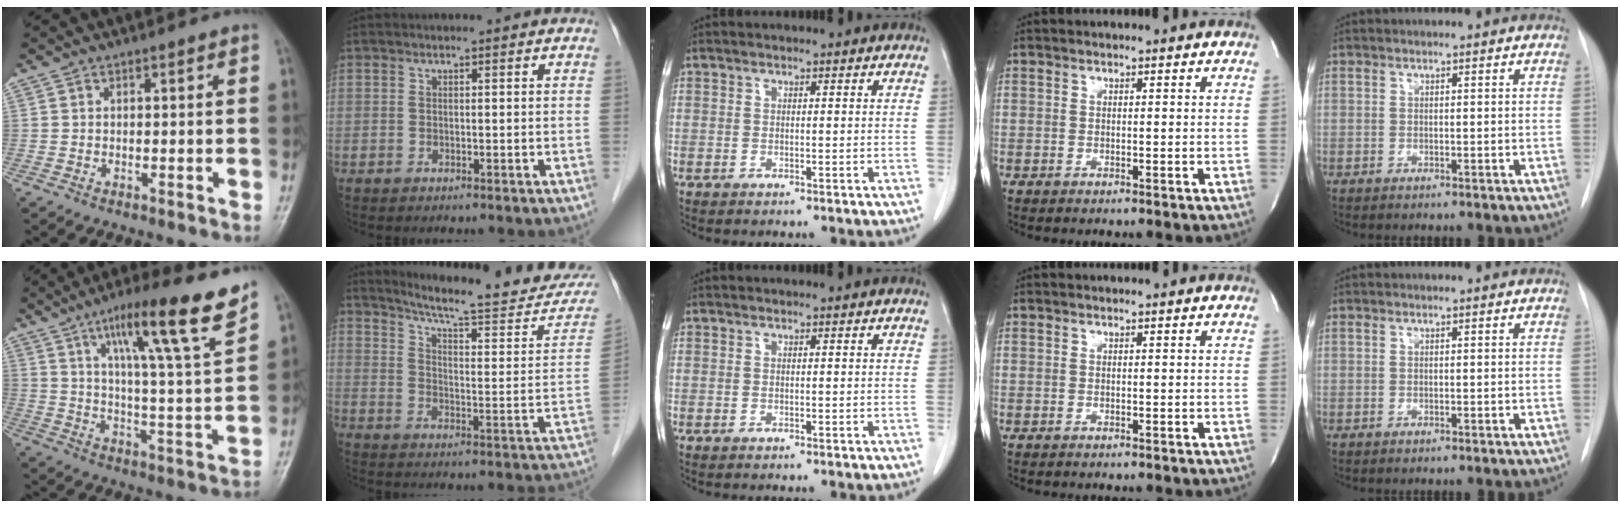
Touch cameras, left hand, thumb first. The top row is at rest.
{"thumb": {"total": 17.4, "force": [11.0, 1.2, 13.5], "torque": [-0.196, -0.050, 0.168]}, "index": {"total": 19.9, "force": [18.3, 1.8, 7.6], "torque": [-0.105, -0.064, 0.233]}}